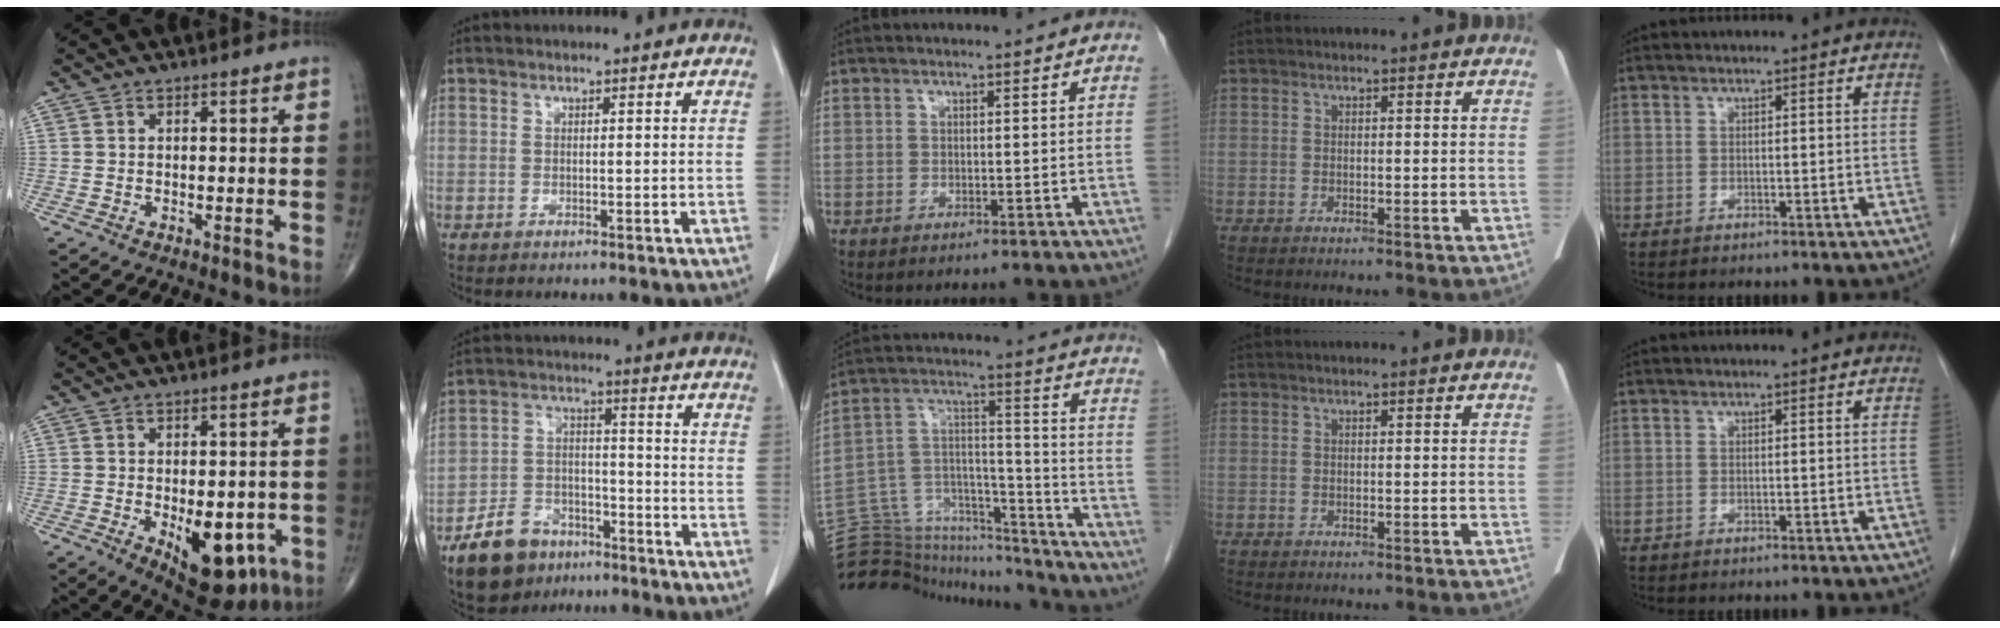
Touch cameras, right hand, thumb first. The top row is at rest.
{"thumb": {"total": 12.5, "force": [-3.7, 6.3, 10.1], "torque": [-0.111, -0.006, -0.035]}, "index": {"total": 10.1, "force": [-7.0, 6.1, 4.0], "torque": [-0.092, 0.003, -0.118]}, "middle": {"total": 22.6, "force": [-21.6, 5.0, 4.7], "torque": [-0.125, 0.042, -0.336]}}